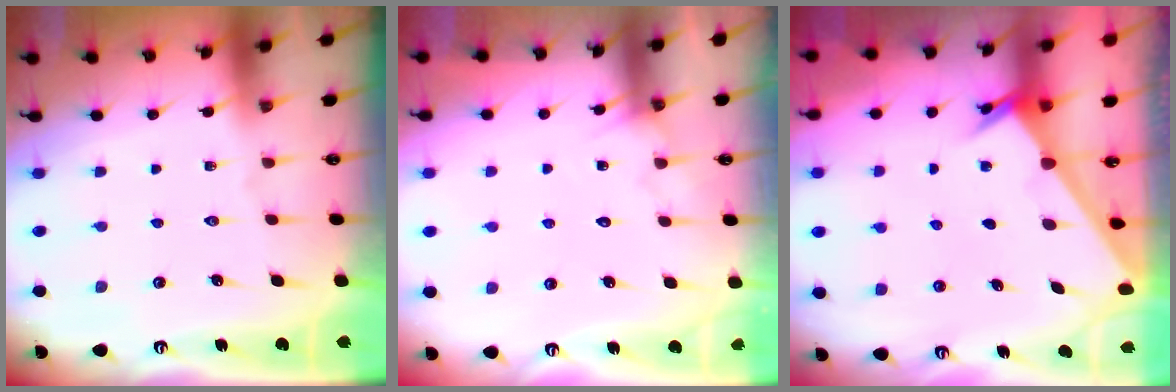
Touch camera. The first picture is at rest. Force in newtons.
{"total": 5.0, "press": 5.0, "slide": 0.4}
{"total": 2.3, "press": 2.3, "slide": 0.3}